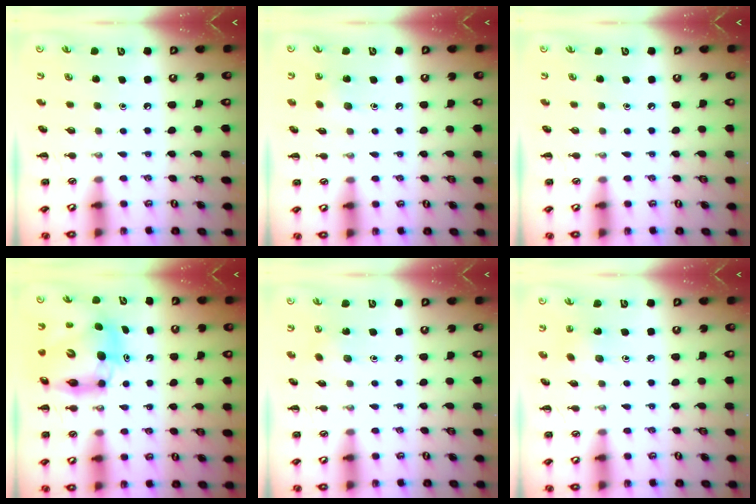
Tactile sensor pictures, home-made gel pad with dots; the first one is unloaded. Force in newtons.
{"total": 4.9, "press": 4.7, "slide": 1.3}
{"total": 0.0}
{"total": 11.2, "press": 10.8, "slide": 3.1}
{"total": 2.9, "press": 2.8, "slide": 0.9}
{"total": 2.3, "press": 2.1, "slide": 0.9}